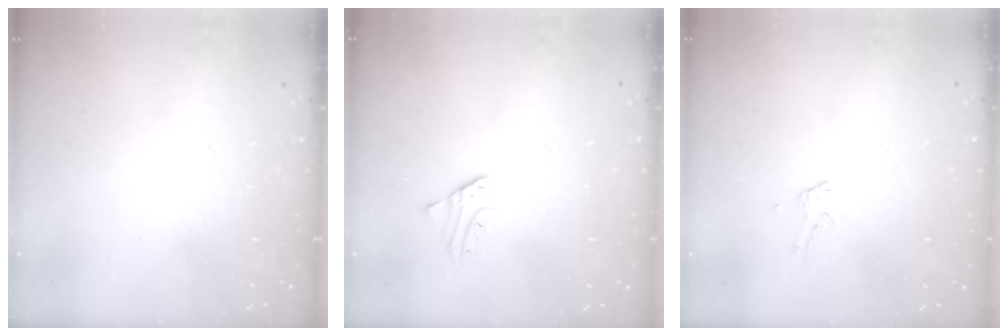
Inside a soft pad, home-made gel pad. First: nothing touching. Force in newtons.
{"total": 2.2, "press": 2.2, "slide": 0.2}
{"total": 1.9, "press": 1.9, "slide": 0.1}